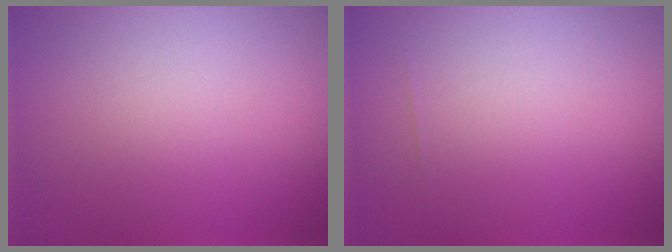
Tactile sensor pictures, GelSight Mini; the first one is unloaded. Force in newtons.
{"total": 0.0}